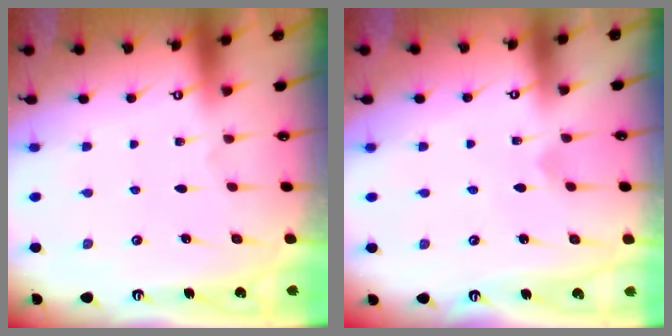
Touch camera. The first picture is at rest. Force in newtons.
{"total": 1.7, "press": 1.6, "slide": 0.1}